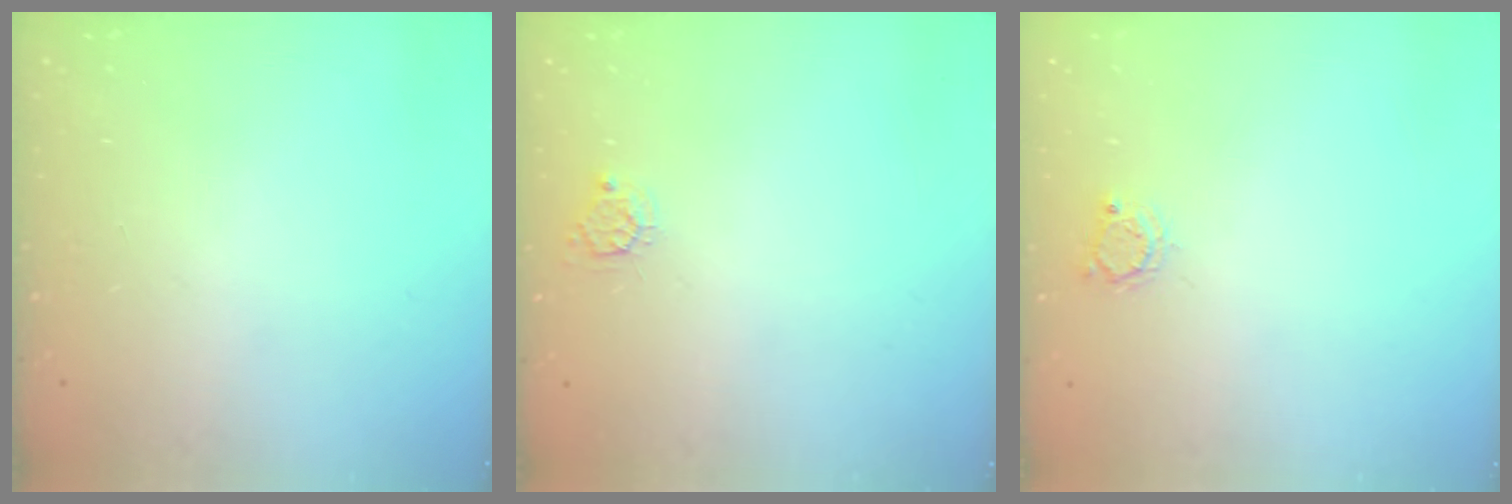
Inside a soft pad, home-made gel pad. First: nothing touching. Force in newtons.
{"total": 3.9, "press": 3.8, "slide": 0.3}
{"total": 2.8, "press": 2.8, "slide": 0.4}